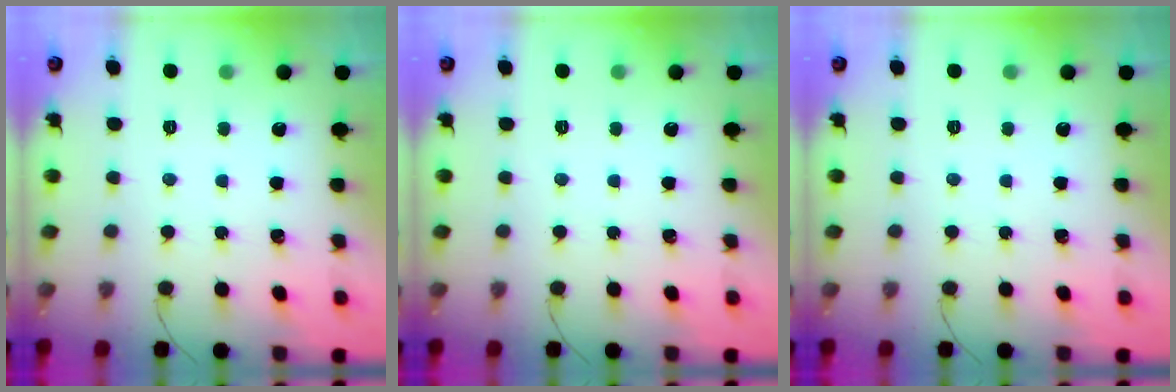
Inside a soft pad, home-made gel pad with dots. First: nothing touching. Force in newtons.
{"total": 0.0}
{"total": 0.0}